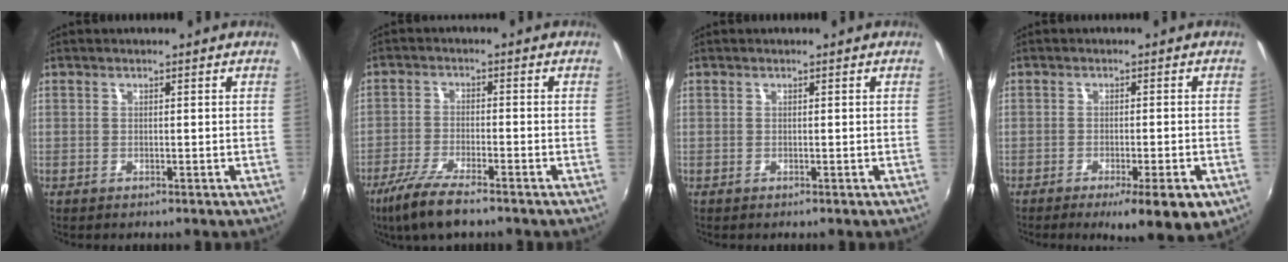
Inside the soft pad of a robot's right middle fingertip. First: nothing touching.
{"total": 8.6, "force": [-6.3, 1.5, 5.6], "torque": [-0.136, -0.024, -0.121]}
{"total": 0.0}
{"total": 7.9, "force": [-4.4, 1.1, 6.5], "torque": [-0.102, -0.020, -0.058]}